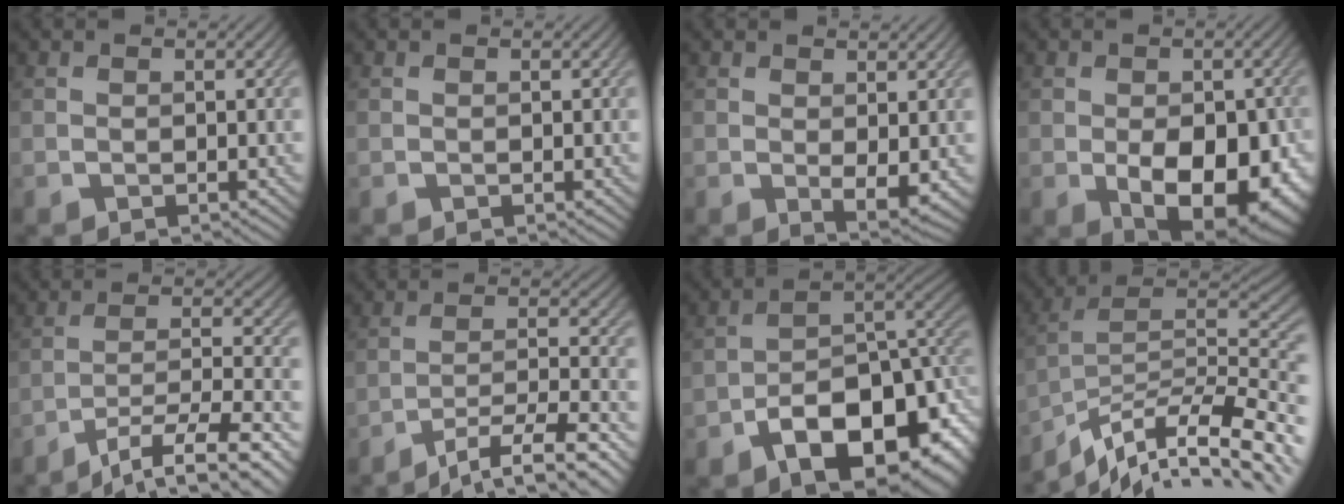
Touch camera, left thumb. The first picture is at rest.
{"total": 0.0}
{"total": 2.5, "force": [0.6, 0.9, 2.2], "torque": [-0.042, -0.014, 0.018]}
{"total": 12.6, "force": [-3.5, 7.4, 9.6], "torque": [-0.119, -0.038, -0.031]}
{"total": 13.0, "force": [-9.6, 2.6, 8.4], "torque": [-0.147, -0.004, -0.140]}
{"total": 10.5, "force": [-7.9, 1.9, 6.6], "torque": [-0.127, 0.002, -0.123]}
{"total": 14.2, "force": [-6.2, 7.9, 10.0], "torque": [-0.132, -0.023, -0.100]}
{"total": 13.4, "force": [-8.4, 4.6, 9.5], "torque": [-0.186, -0.003, -0.131]}